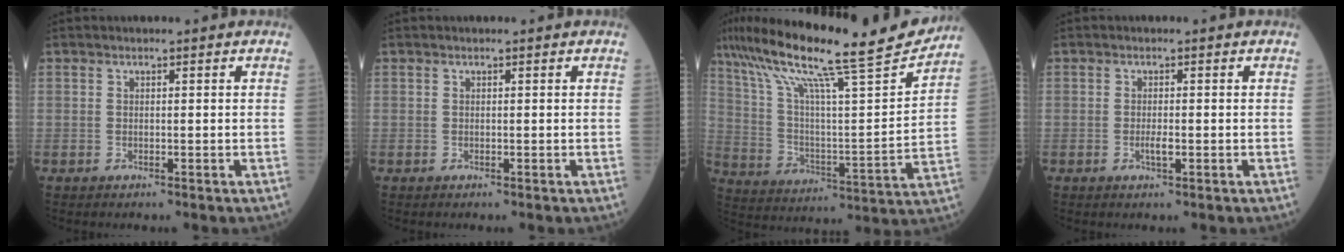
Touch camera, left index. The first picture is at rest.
{"total": 0.0}
{"total": 23.9, "force": [19.7, 0.7, 13.6], "torque": [-0.238, -0.006, 0.310]}
{"total": 1.3, "force": [-0.3, 0.3, 1.2], "torque": [-0.027, -0.002, -0.006]}